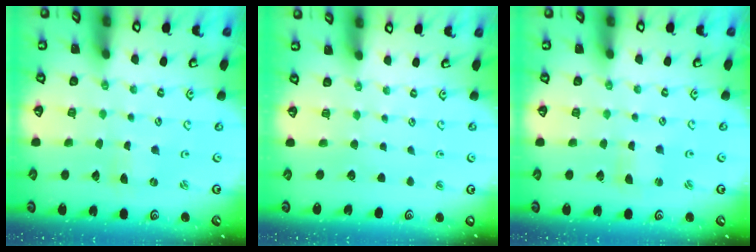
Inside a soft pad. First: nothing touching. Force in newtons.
{"total": 0.0}
{"total": 1.0, "press": 1.0, "slide": 0.2}